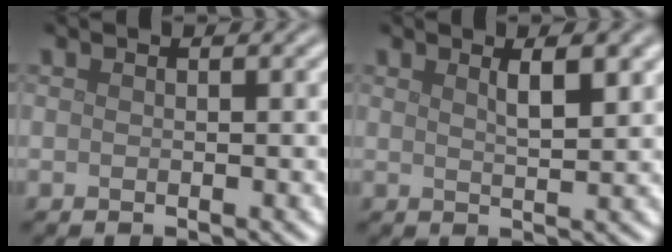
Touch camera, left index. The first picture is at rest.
{"total": 2.9, "force": [1.4, 0.9, 2.4], "torque": [-0.028, 0.005, 0.023]}